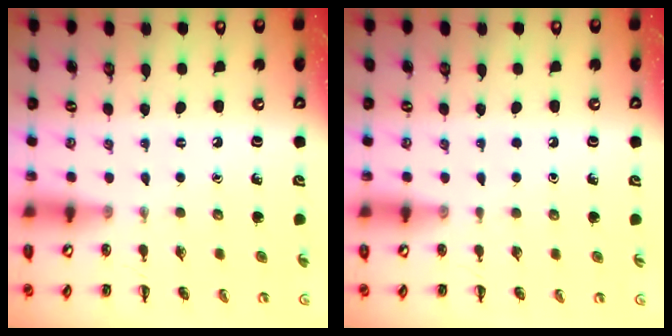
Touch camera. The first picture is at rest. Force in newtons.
{"total": 0.0}